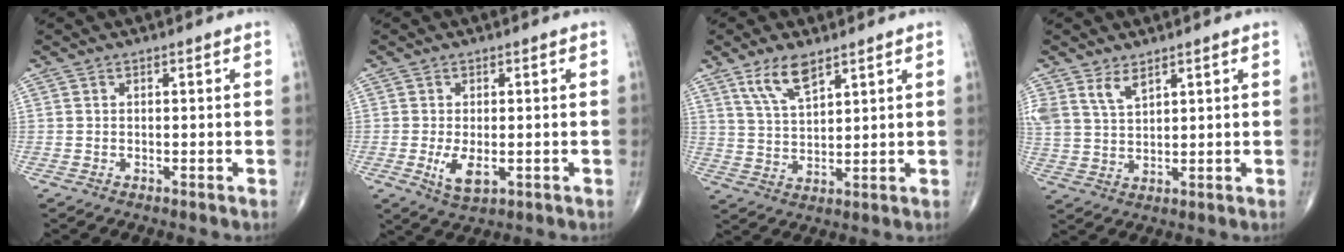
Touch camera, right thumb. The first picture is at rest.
{"total": 4.6, "force": [-1.1, 2.2, 3.9], "torque": [-0.071, -0.011, -0.014]}
{"total": 7.3, "force": [4.8, 2.6, 4.9], "torque": [-0.089, -0.024, 0.096]}
{"total": 5.4, "force": [3.6, 2.5, 3.1], "torque": [-0.058, -0.016, 0.080]}